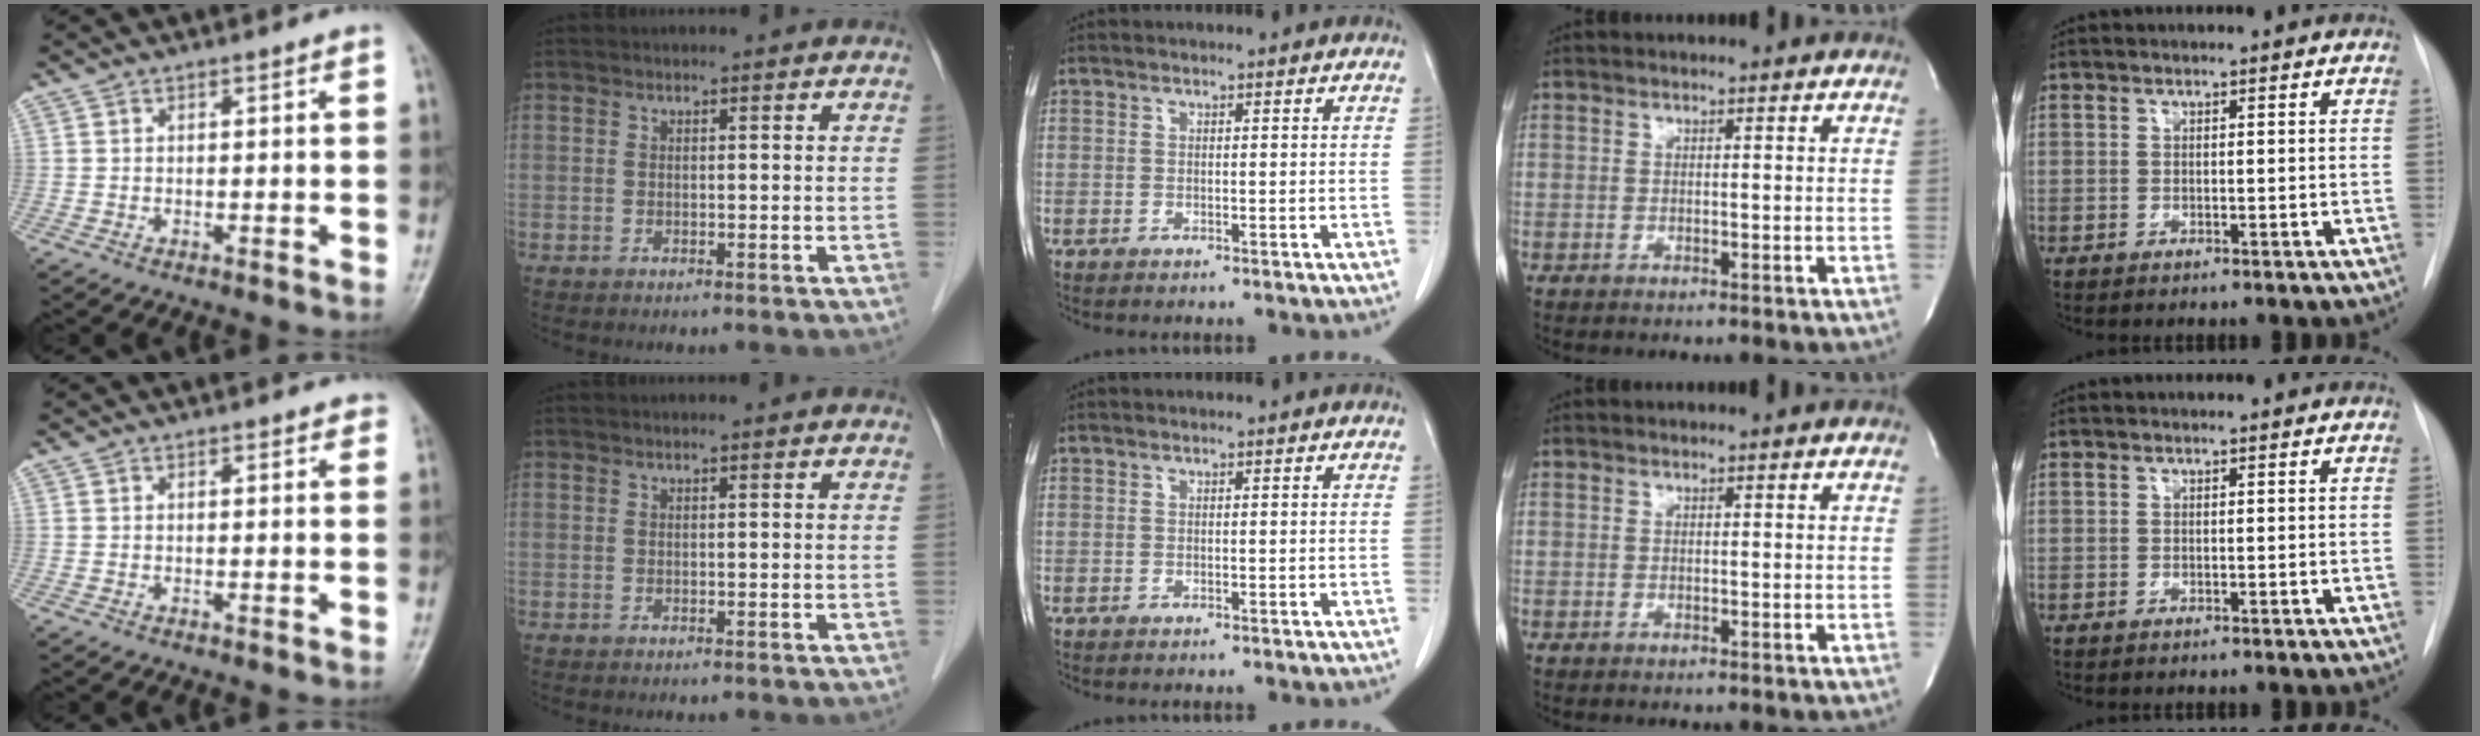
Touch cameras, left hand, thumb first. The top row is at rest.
{"thumb": {"total": 1.4, "force": [0.9, 0.8, 0.7], "torque": [0.008, -0.002, 0.003]}, "index": {"total": 1.1, "force": [1.0, 0.0, 0.4], "torque": [-0.013, 0.010, 0.013]}}